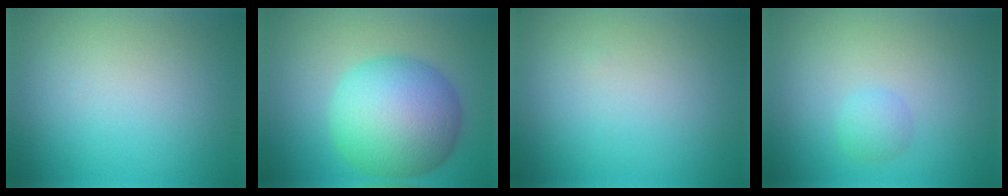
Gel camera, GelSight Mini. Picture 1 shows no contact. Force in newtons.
{"total": 10.5, "press": 10.5, "slide": 0.2}
{"total": 0.0}
{"total": 1.3, "press": 1.3, "slide": 0.0}